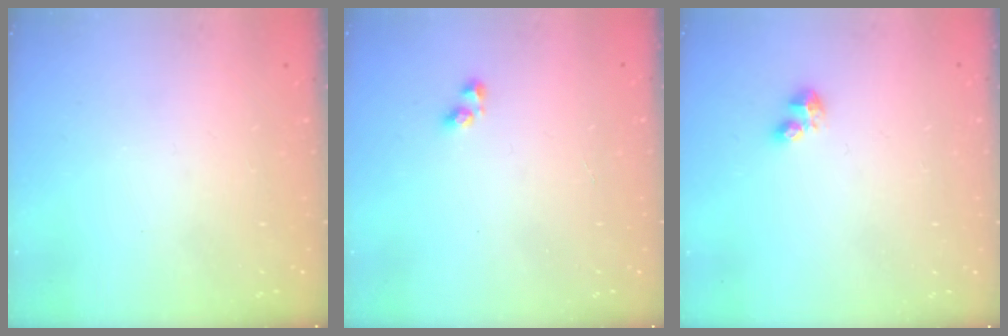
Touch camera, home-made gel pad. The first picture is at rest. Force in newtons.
{"total": 3.2, "press": 3.1, "slide": 0.6}
{"total": 2.3, "press": 2.2, "slide": 0.5}